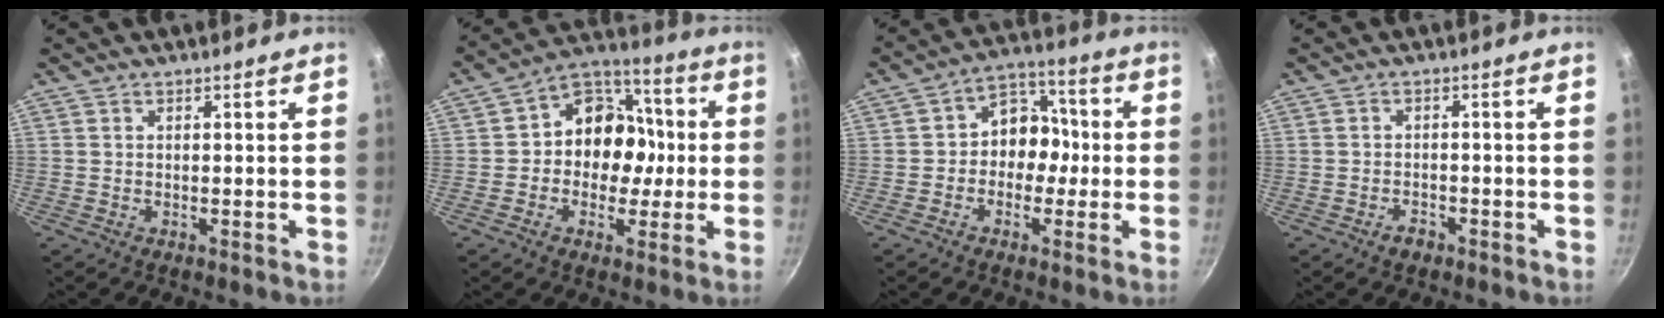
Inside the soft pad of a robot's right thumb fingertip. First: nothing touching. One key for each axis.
{"total": 12.9, "fx": -0.5, "fy": 10.7, "fz": 7.2, "tx": -0.048, "ty": 0.035, "tz": -0.026}
{"total": 8.8, "fx": -1.0, "fy": 7.3, "fz": 4.9, "tx": -0.011, "ty": 0.035, "tz": -0.032}
{"total": 2.0, "fx": -1.5, "fy": 1.2, "fz": 0.8, "tx": -0.005, "ty": 0.018, "tz": -0.021}